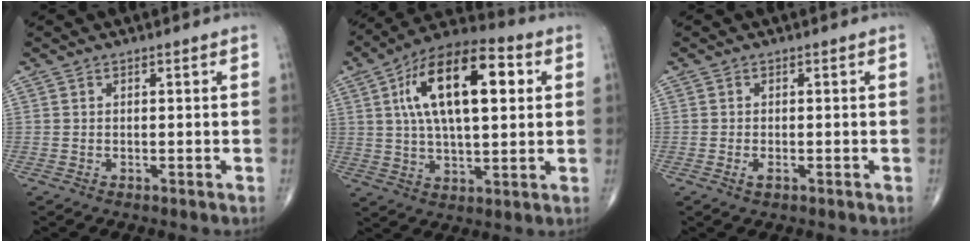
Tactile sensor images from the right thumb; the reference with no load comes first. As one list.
[{"total": 19.7, "force": [5.1, 8.8, 16.9], "torque": [-0.273, 0.014, 0.077]}, {"total": 1.4, "force": [-0.6, 0.6, 1.1], "torque": [-0.023, -0.001, -0.011]}]